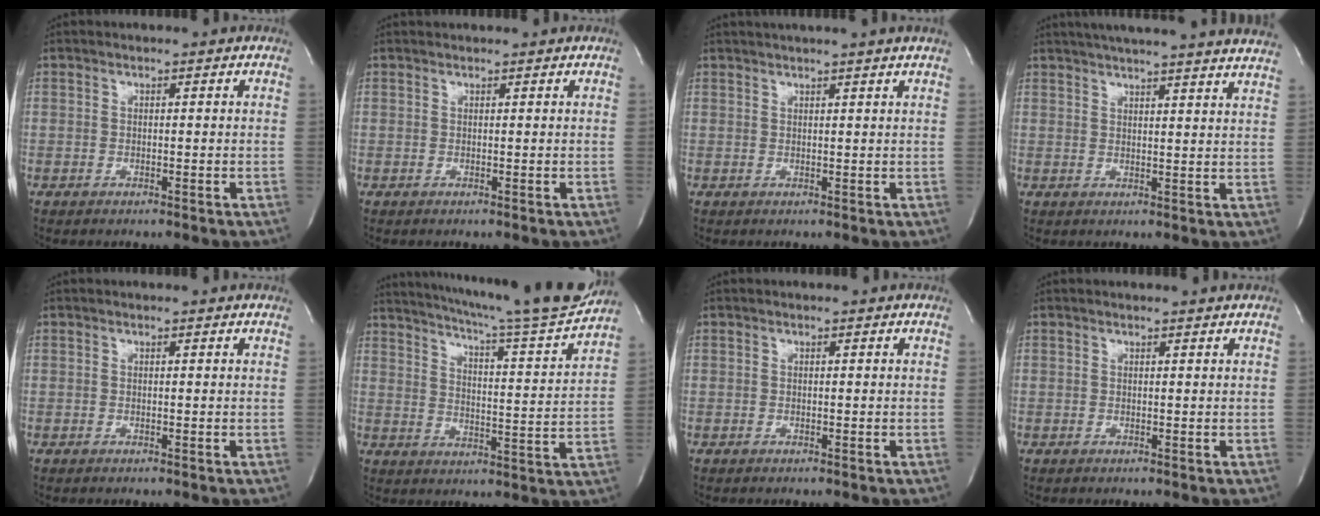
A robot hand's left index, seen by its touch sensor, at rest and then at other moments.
{"total": 1.8, "force": [1.8, 0.1, 0.4], "torque": [-0.006, 0.020, 0.025]}
{"total": 5.9, "force": [5.1, -1.3, 2.7], "torque": [-0.031, 0.017, 0.057]}
{"total": 24.2, "force": [22.1, 0.3, 10.0], "torque": [-0.161, -0.015, 0.271]}
{"total": 0.9, "force": [0.9, 0.0, 0.2], "torque": [-0.009, 0.001, 0.007]}
{"total": 20.6, "force": [18.4, -0.5, 9.1], "torque": [-0.148, -0.048, 0.247]}
{"total": 0.0}
{"total": 1.2, "force": [1.1, -0.3, 0.1], "torque": [-0.010, -0.005, 0.013]}